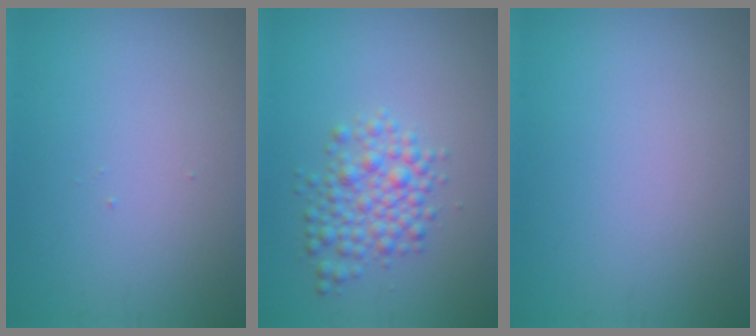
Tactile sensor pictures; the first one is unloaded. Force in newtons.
{"total": 3.7, "press": 3.7, "slide": 0.1}
{"total": 0.0}